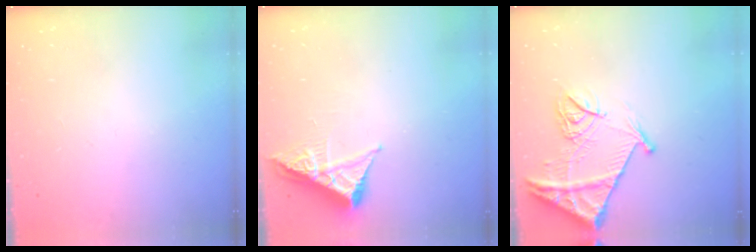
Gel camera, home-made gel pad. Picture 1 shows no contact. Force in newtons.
{"total": 6.0, "press": 5.9, "slide": 0.8}
{"total": 13.6, "press": 13.6, "slide": 1.5}